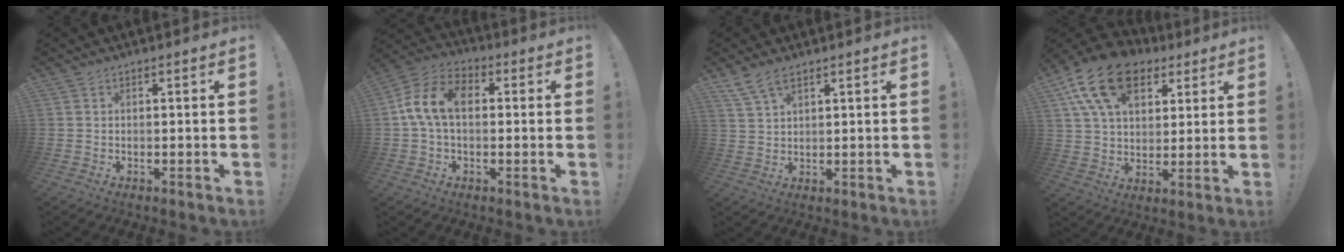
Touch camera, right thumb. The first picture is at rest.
{"total": 12.1, "force": [1.0, 7.7, 9.3], "torque": [-0.181, 0.012, 0.018]}
{"total": 5.7, "force": [4.1, 2.0, 3.3], "torque": [-0.067, -0.015, 0.079]}
{"total": 18.3, "force": [9.1, 11.6, 10.9], "torque": [-0.184, -0.039, 0.170]}